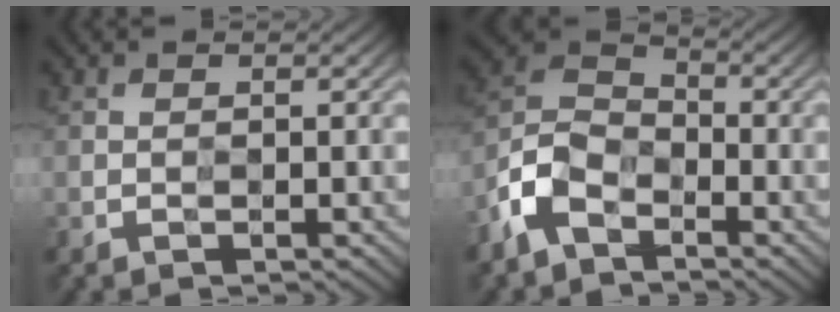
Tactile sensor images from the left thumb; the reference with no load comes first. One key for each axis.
{"total": 7.8, "fx": -5.0, "fy": 4.6, "fz": 3.8, "tx": -0.078, "ty": 0.002, "tz": -0.119}